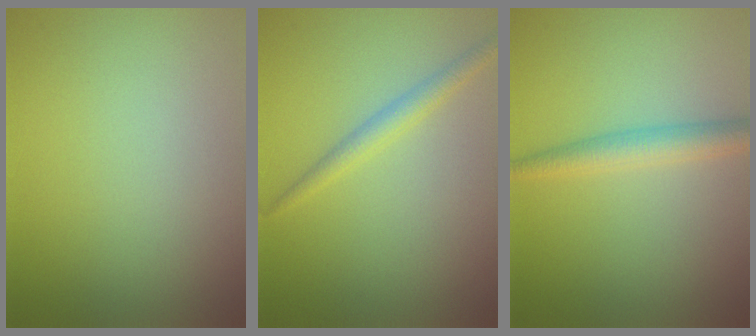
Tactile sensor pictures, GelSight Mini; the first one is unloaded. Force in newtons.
{"total": 1.7, "press": 1.7, "slide": 0.0}
{"total": 2.6, "press": 2.6, "slide": 0.0}